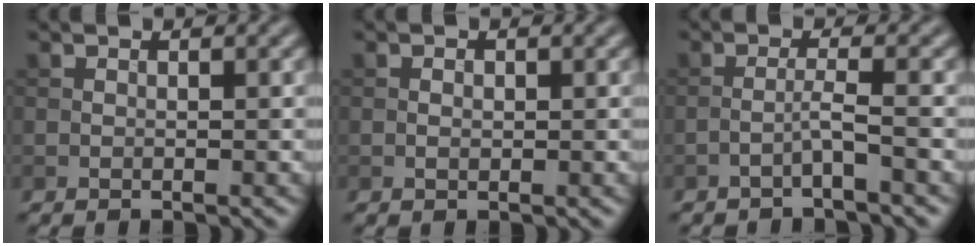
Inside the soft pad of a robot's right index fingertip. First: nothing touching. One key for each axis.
{"total": 0.7, "fx": 0.0, "fy": 0.5, "fz": 0.5, "tx": -0.007, "ty": -0.001, "tz": 0.000}
{"total": 1.7, "fx": -1.0, "fy": -0.1, "fz": 1.3, "tx": -0.024, "ty": 0.011, "tz": -0.026}